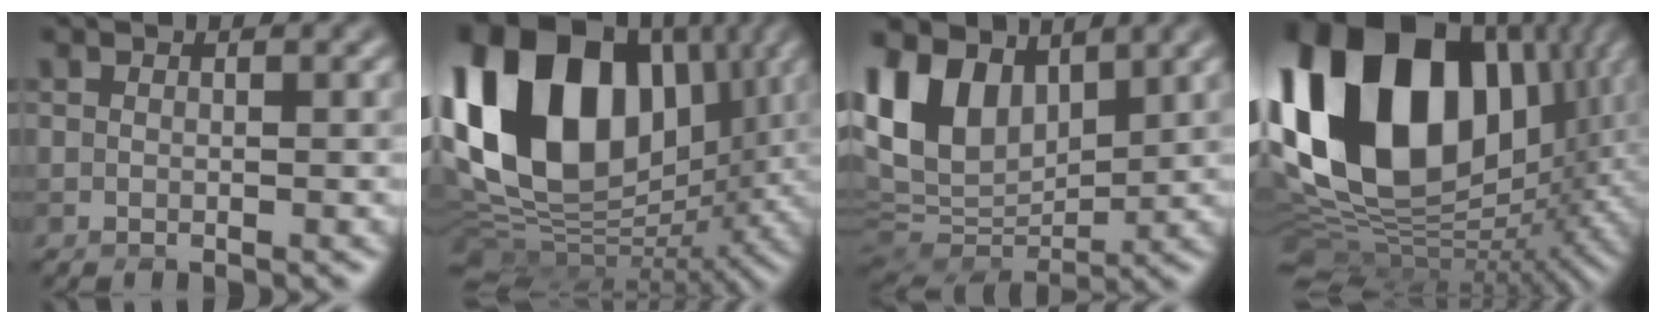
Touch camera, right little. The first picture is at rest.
{"total": 19.6, "force": [4.9, 13.4, 13.5], "torque": [-0.273, 0.028, 0.094]}
{"total": 11.0, "force": [5.2, 6.9, 6.8], "torque": [-0.172, 0.019, 0.098]}
{"total": 21.6, "force": [5.9, 14.0, 15.4], "torque": [-0.347, 0.026, 0.111]}